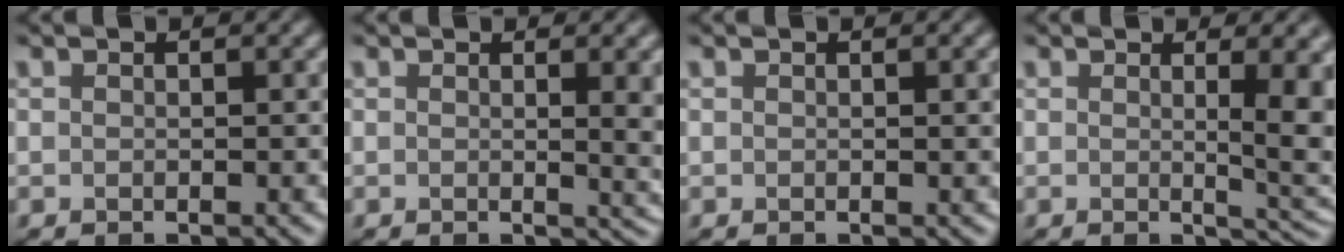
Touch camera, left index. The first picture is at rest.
{"total": 5.0, "force": [0.4, 1.8, 4.7], "torque": [-0.039, -0.002, 0.008]}
{"total": 1.3, "force": [0.2, 0.3, 1.3], "torque": [-0.012, 0.002, 0.001]}
{"total": 6.5, "force": [0.5, 2.0, 6.2], "torque": [-0.053, -0.006, 0.013]}